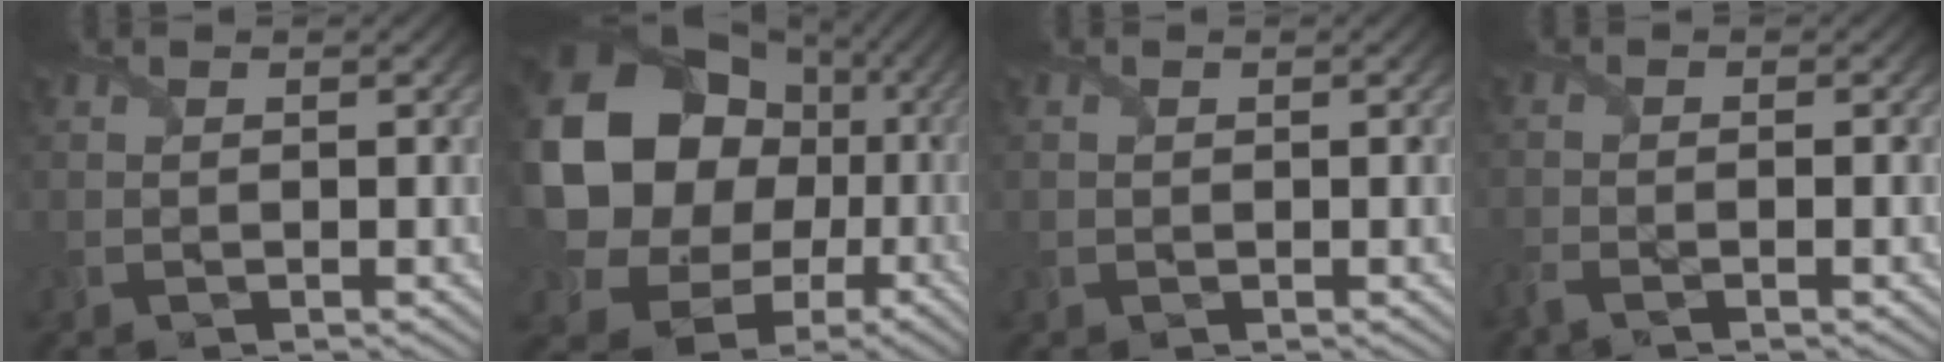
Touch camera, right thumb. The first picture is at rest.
{"total": 21.1, "force": [3.0, 18.4, 9.9], "torque": [-0.263, -0.040, 0.086]}
{"total": 0.0}
{"total": 2.4, "force": [-1.8, -0.1, 1.7], "torque": [-0.041, -0.005, -0.041]}